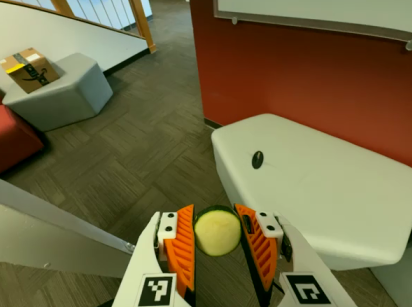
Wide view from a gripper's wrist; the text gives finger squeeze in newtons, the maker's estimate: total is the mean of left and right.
{"total": 13.7, "left": 14.2, "right": 13.3}